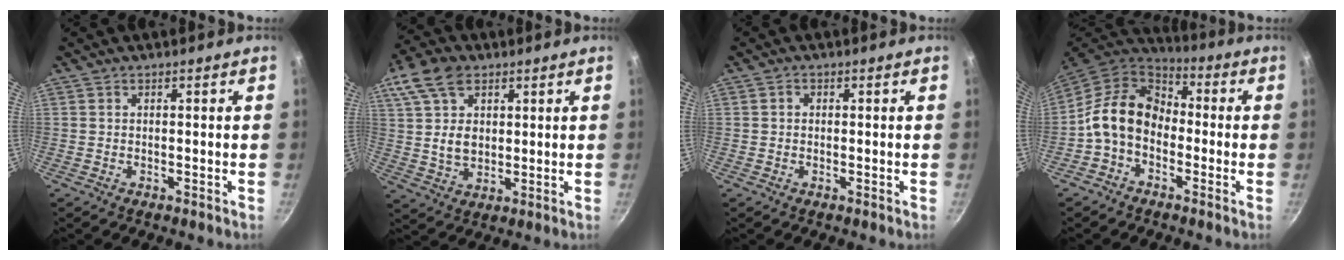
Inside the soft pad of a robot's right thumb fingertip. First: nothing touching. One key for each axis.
{"total": 12.8, "fx": 5.0, "fy": 8.8, "fz": 7.9, "tx": -0.133, "ty": -0.006, "tz": 0.090}
{"total": 0.8, "fx": 0.0, "fy": 0.8, "fz": 0.3, "tx": -0.003, "ty": 0.005, "tz": -0.001}
{"total": 12.9, "fx": -2.1, "fy": 9.7, "fz": 8.3, "tx": -0.118, "ty": 0.040, "tz": -0.062}